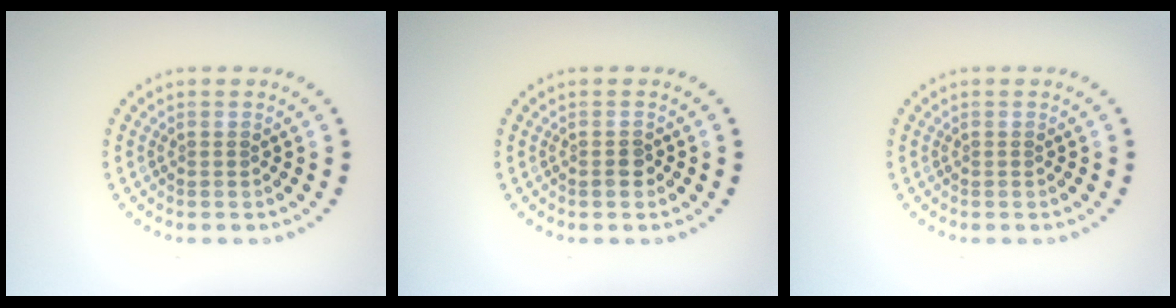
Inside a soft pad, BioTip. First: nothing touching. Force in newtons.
{"total": 1.3, "press": 1.2, "slide": 0.6}
{"total": 0.0}